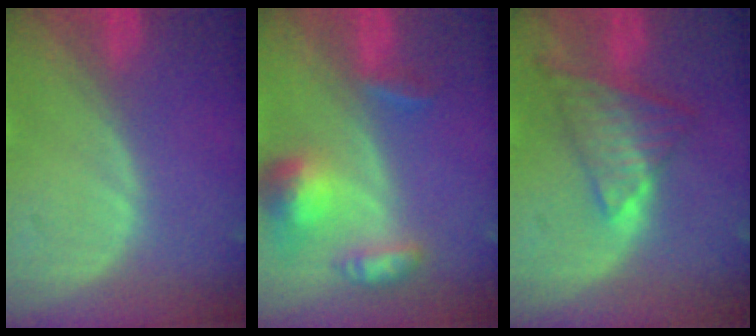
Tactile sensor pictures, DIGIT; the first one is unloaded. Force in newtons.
{"total": 7.0, "press": 6.6, "slide": 2.5}
{"total": 7.4, "press": 6.4, "slide": 3.6}